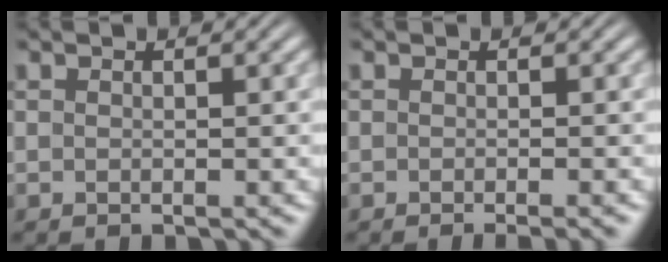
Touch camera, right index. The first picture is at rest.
{"total": 1.8, "force": [-1.5, 0.0, 0.9], "torque": [-0.005, 0.002, -0.025]}